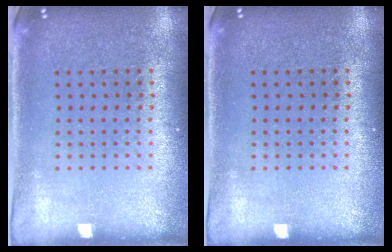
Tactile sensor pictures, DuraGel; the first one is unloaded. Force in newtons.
{"total": 0.0}